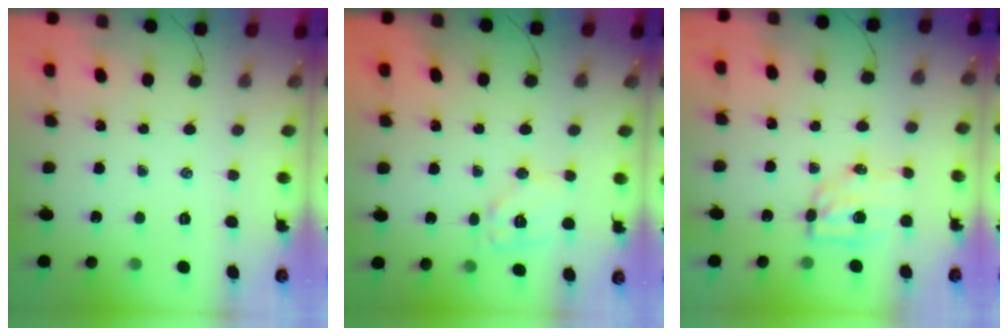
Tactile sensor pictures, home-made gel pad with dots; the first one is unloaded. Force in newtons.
{"total": 9.9, "press": 9.9, "slide": 0.2}
{"total": 6.1, "press": 6.0, "slide": 1.0}